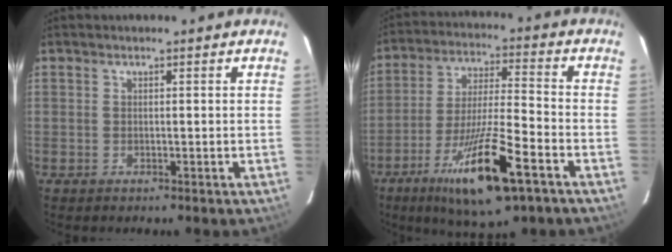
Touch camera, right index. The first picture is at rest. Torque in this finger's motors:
{"motor_torque": [1.38, -0.76, 0.80, 0.21]}